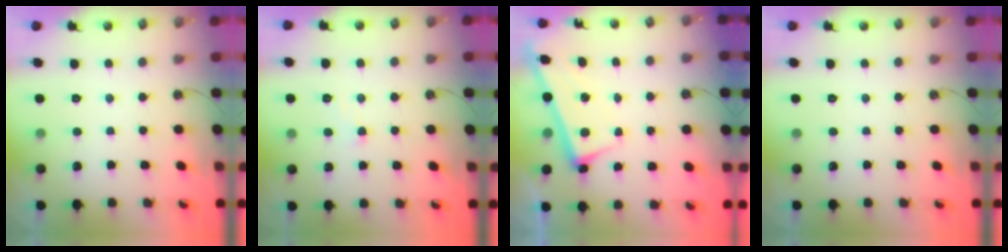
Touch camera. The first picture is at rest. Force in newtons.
{"total": 0.7, "press": 0.6, "slide": 0.4}
{"total": 2.7, "press": 2.7, "slide": 0.4}
{"total": 0.0}